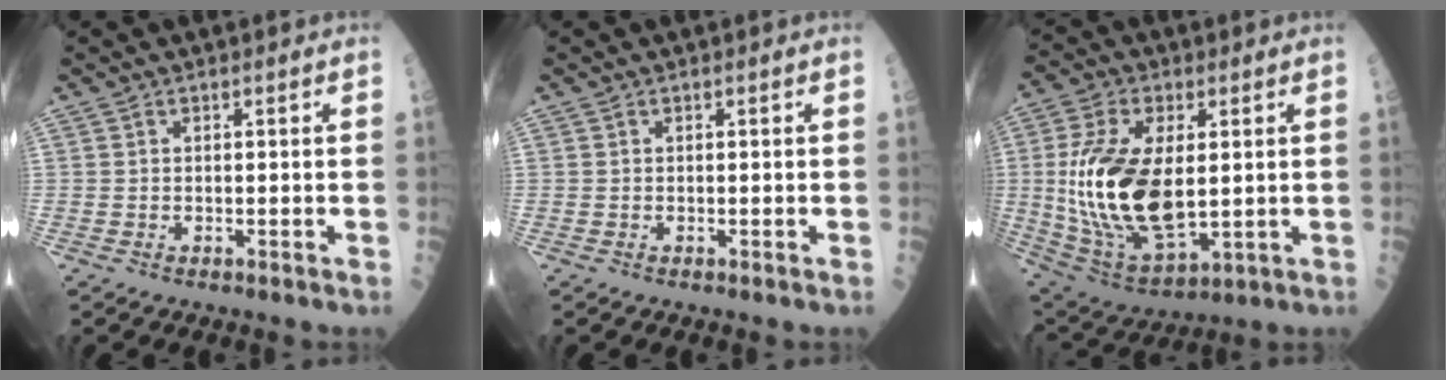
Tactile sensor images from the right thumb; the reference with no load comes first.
{"total": 0.0}
{"total": 21.3, "force": [0.8, 10.5, 18.5], "torque": [-0.374, -0.019, 0.029]}